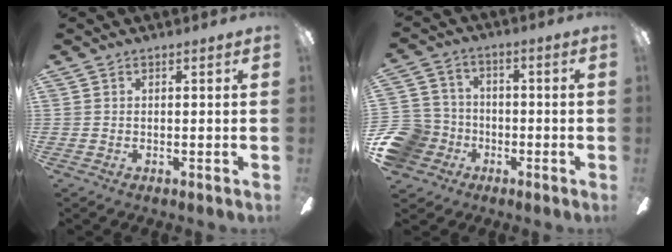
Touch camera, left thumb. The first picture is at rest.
{"total": 12.1, "force": [-4.9, 10.2, 4.2], "torque": [-0.124, 0.042, -0.087]}